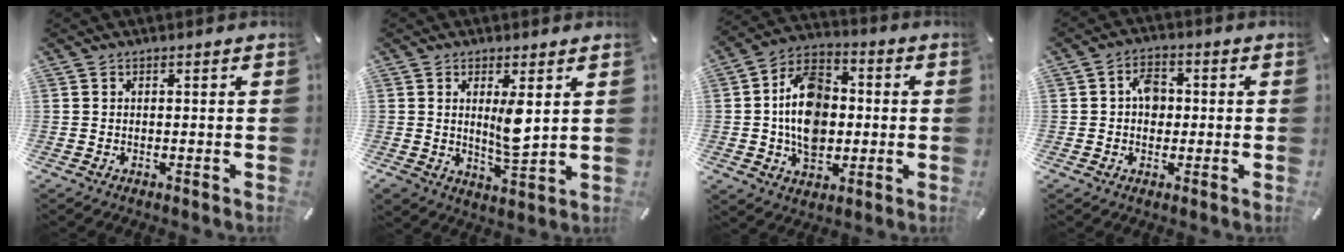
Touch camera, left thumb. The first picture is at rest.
{"total": 7.6, "force": [2.0, 3.0, 6.7], "torque": [-0.123, -0.016, 0.027]}
{"total": 14.7, "force": [-0.7, 11.0, 9.6], "torque": [-0.183, 0.012, -0.016]}
{"total": 5.3, "force": [0.2, 4.0, 3.4], "torque": [-0.050, 0.005, 0.000]}